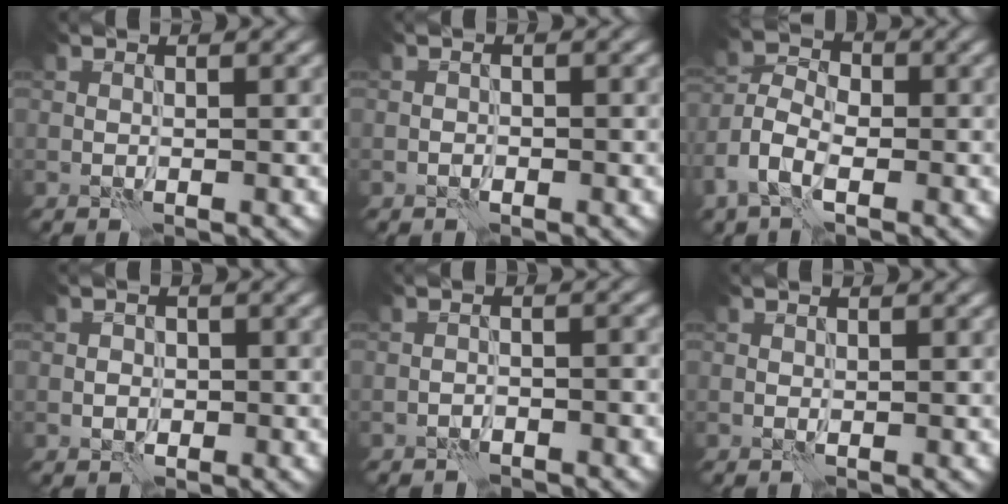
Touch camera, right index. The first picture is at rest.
{"total": 0.7, "force": [-0.5, 0.4, 0.3], "torque": [-0.001, 0.002, -0.009]}
{"total": 5.2, "force": [-2.7, 2.9, 3.3], "torque": [-0.068, 0.005, -0.063]}
{"total": 1.4, "force": [-0.4, 1.2, 0.6], "torque": [-0.004, 0.000, -0.008]}
{"total": 1.5, "force": [-1.4, 0.5, 0.5], "torque": [-0.004, 0.009, -0.025]}
{"total": 0.0}